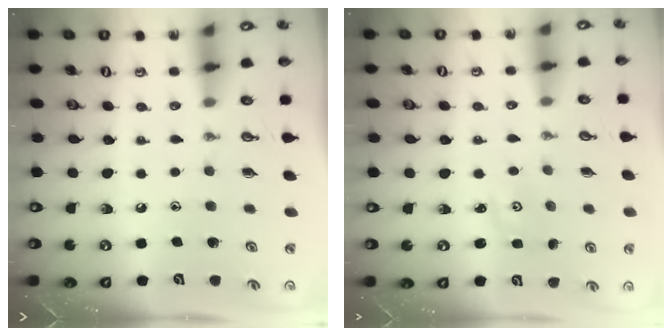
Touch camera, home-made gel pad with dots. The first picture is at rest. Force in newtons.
{"total": 1.0, "press": 0.9, "slide": 0.2}